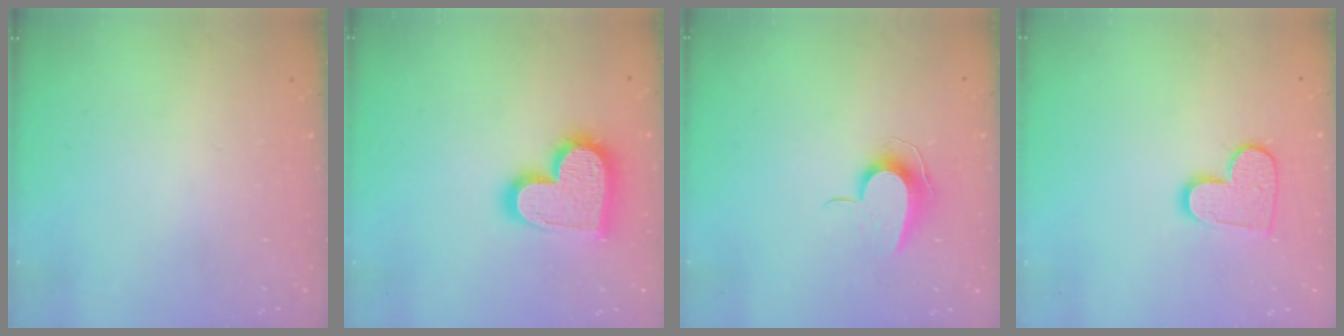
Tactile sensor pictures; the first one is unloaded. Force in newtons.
{"total": 17.9, "press": 17.8, "slide": 1.3}
{"total": 8.9, "press": 8.8, "slide": 0.5}
{"total": 9.7, "press": 9.7, "slide": 0.5}